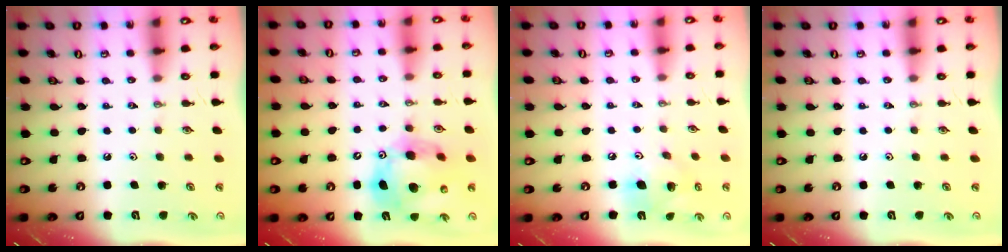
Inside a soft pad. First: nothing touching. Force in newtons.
{"total": 16.6, "press": 16.4, "slide": 2.6}
{"total": 11.9, "press": 11.6, "slide": 2.6}
{"total": 0.0}